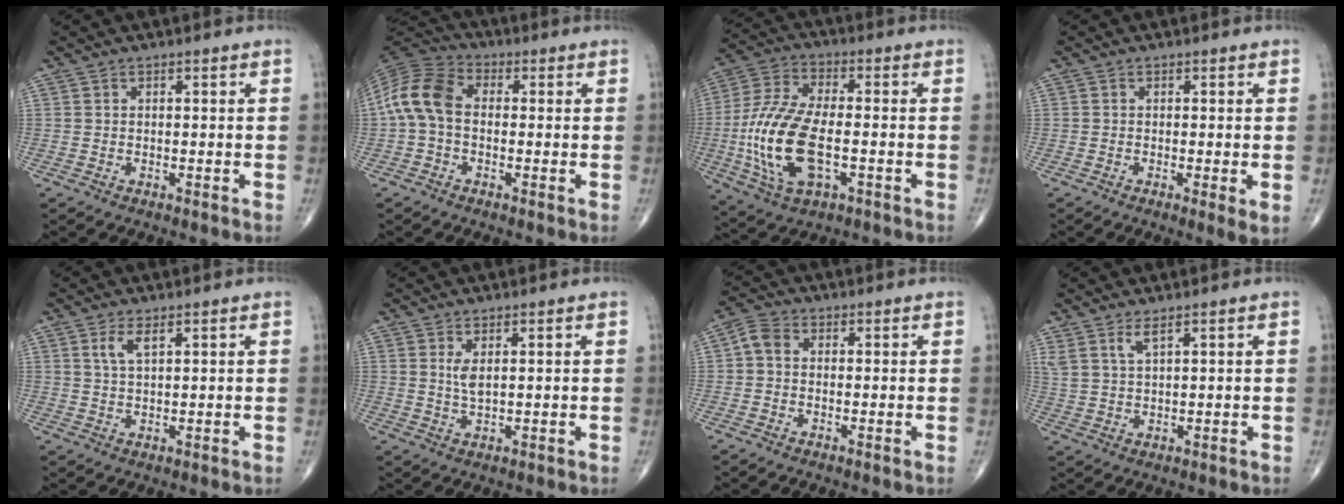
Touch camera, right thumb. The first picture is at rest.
{"total": 10.2, "force": [-0.2, 6.9, 7.5], "torque": [-0.149, 0.027, -0.019]}
{"total": 17.4, "force": [-3.2, 8.3, 15.0], "torque": [-0.320, 0.014, -0.057]}
{"total": 2.6, "force": [-0.4, 0.4, 2.5], "torque": [-0.046, -0.011, -0.012]}
{"total": 3.2, "force": [1.6, 1.1, 2.5], "torque": [-0.054, -0.002, 0.036]}
{"total": 2.6, "force": [0.9, 0.8, 2.3], "torque": [-0.048, -0.009, 0.025]}
{"total": 3.5, "force": [0.0, 2.7, 2.3], "torque": [-0.041, 0.010, -0.009]}
{"total": 3.5, "force": [2.4, 0.7, 2.4], "torque": [-0.057, -0.012, 0.056]}